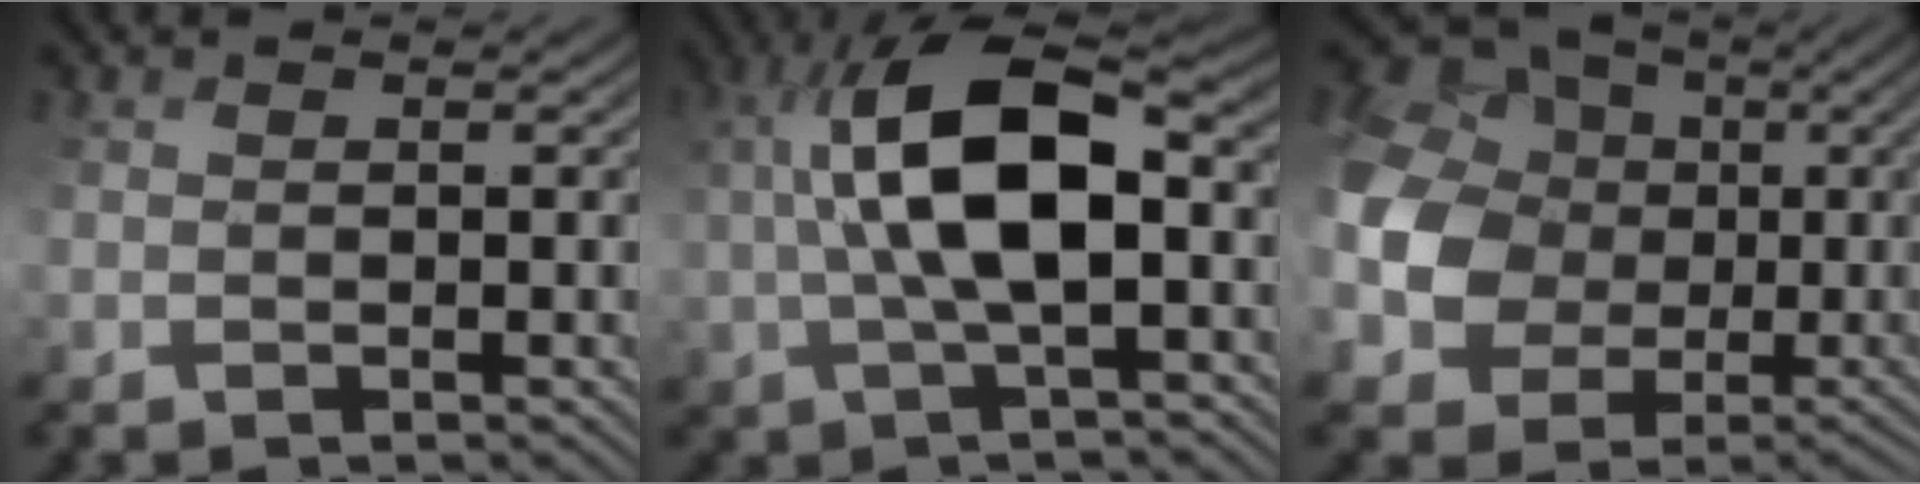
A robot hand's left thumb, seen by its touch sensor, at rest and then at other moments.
{"total": 10.0, "force": [1.9, 3.2, 9.3], "torque": [-0.167, 0.026, 0.034]}
{"total": 14.7, "force": [1.3, 13.5, 5.8], "torque": [-0.217, -0.006, 0.012]}